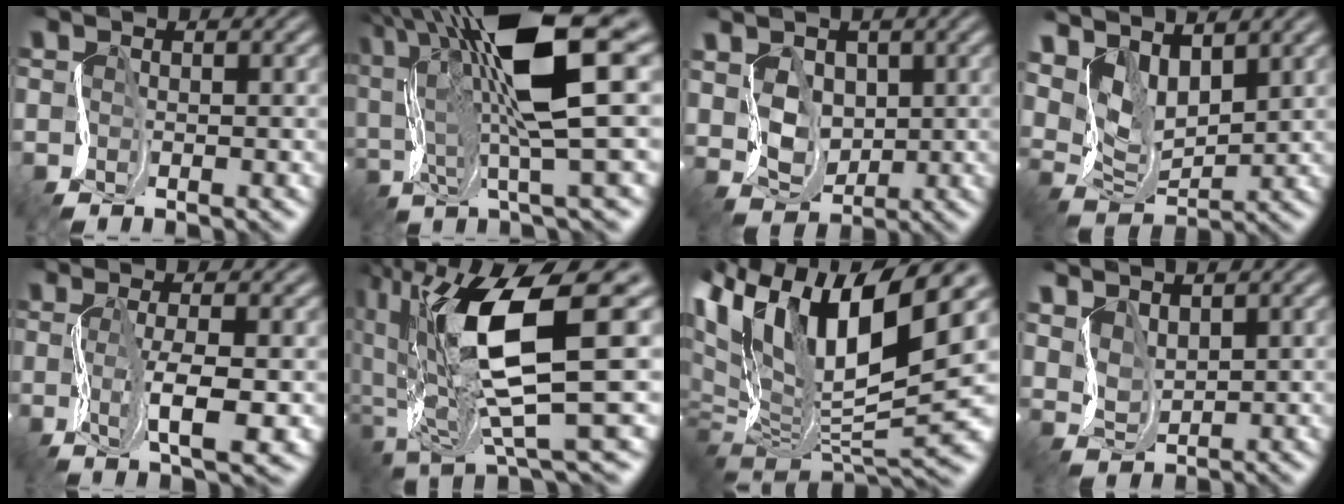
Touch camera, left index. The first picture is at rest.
{"total": 12.9, "force": [4.4, 2.8, 11.8], "torque": [-0.205, 0.017, 0.079]}
{"total": 3.4, "force": [1.6, 2.8, 1.2], "torque": [-0.041, -0.004, 0.038]}
{"total": 5.5, "force": [3.9, 2.8, 2.9], "torque": [-0.067, -0.001, 0.080]}
{"total": 4.7, "force": [-0.1, 1.1, 4.6], "torque": [-0.086, -0.001, 0.002]}
{"total": 12.0, "force": [2.6, 4.5, 10.8], "torque": [-0.217, -0.016, 0.055]}
{"total": 14.6, "force": [5.2, 7.0, 11.7], "torque": [-0.225, 0.014, 0.088]}
{"total": 3.2, "force": [2.9, 1.4, 0.7], "torque": [-0.030, 0.004, 0.066]}